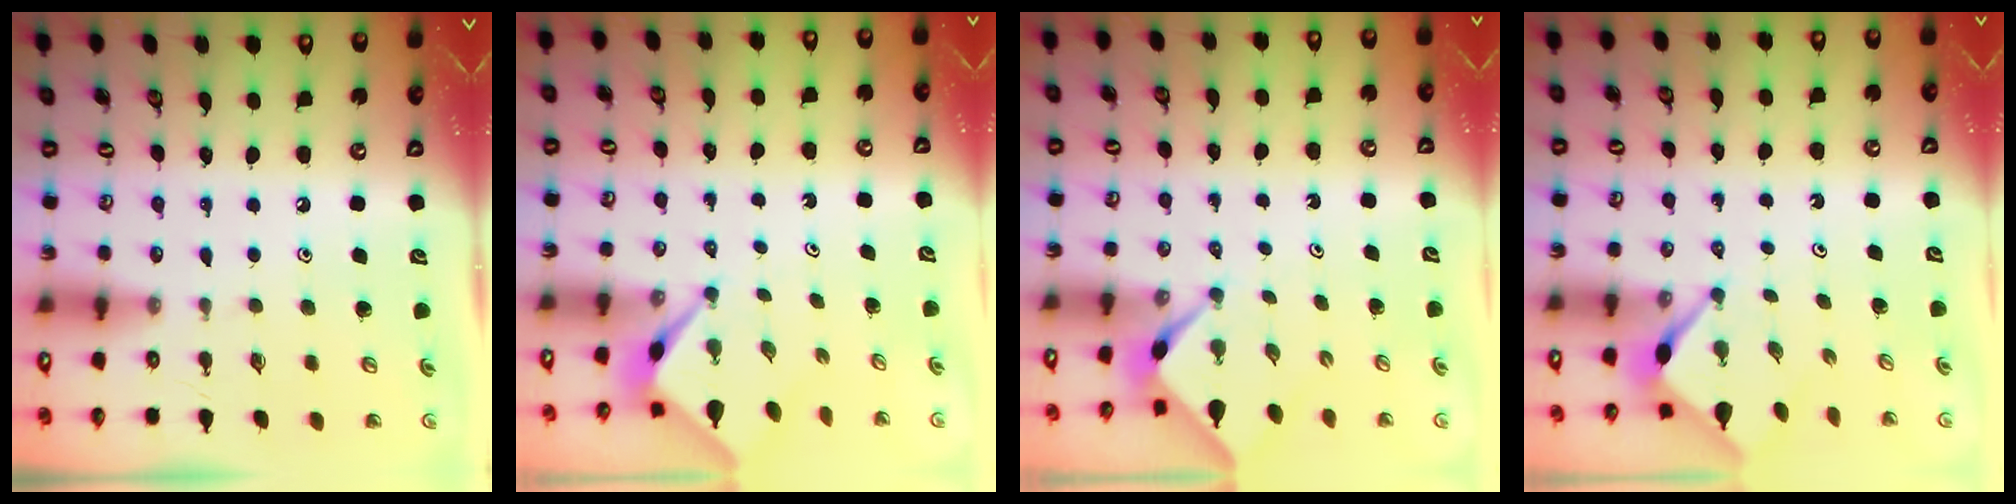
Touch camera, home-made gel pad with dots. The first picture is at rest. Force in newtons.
{"total": 2.5, "press": 2.5, "slide": 0.2}
{"total": 2.2, "press": 2.2, "slide": 0.2}
{"total": 2.9, "press": 2.9, "slide": 0.3}